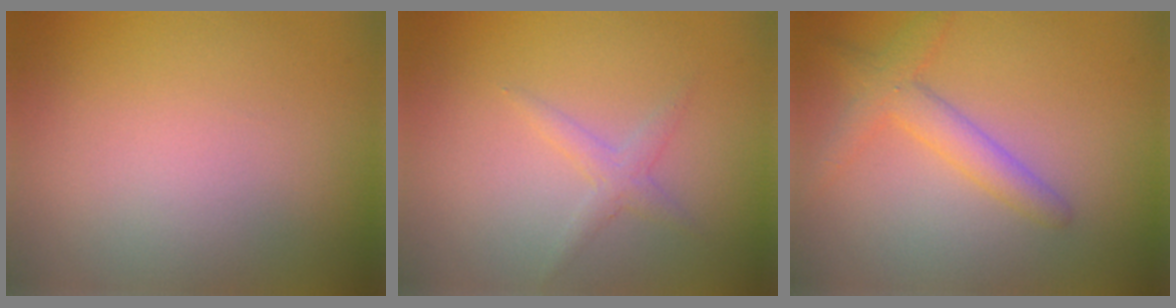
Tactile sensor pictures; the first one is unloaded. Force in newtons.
{"total": 1.5, "press": 1.5, "slide": 0.1}
{"total": 2.8, "press": 2.8, "slide": 0.1}